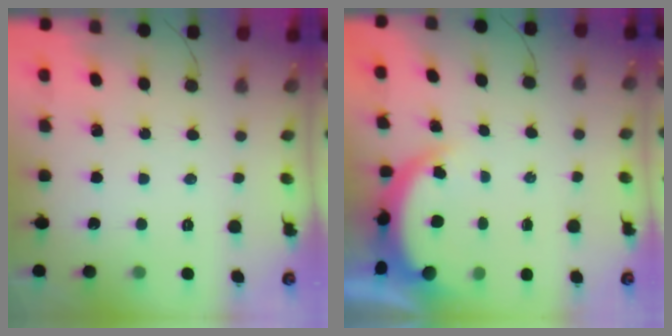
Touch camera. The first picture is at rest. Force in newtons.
{"total": 4.9, "press": 4.7, "slide": 1.3}